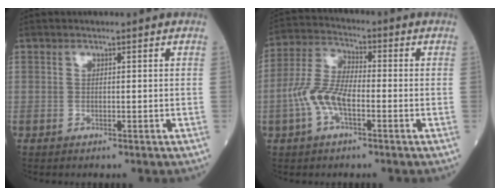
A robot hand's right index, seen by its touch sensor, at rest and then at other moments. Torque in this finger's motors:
{"motor_torque": [0.73, -0.61, 0.22, 0.15]}